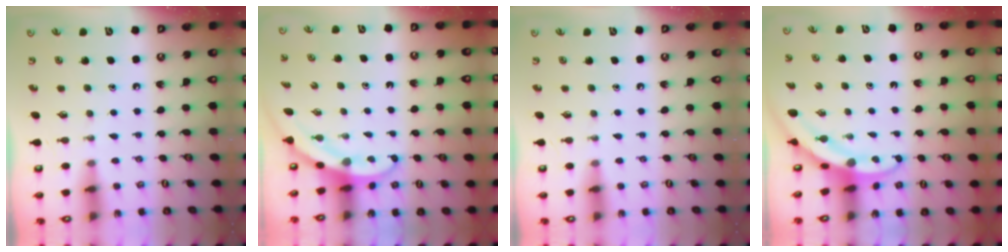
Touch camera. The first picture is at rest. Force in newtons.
{"total": 3.2, "press": 3.2, "slide": 0.1}
{"total": 0.0}
{"total": 3.6, "press": 3.6, "slide": 0.4}